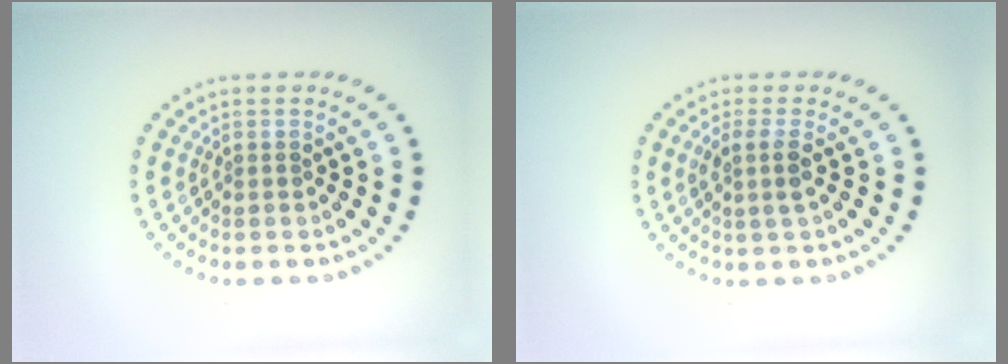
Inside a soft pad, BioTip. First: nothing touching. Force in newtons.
{"total": 1.8, "press": 1.5, "slide": 1.0}